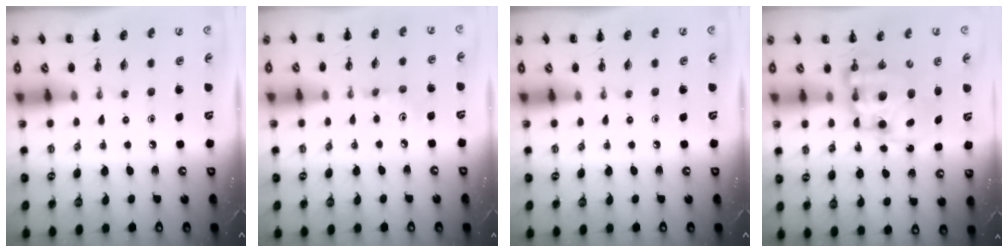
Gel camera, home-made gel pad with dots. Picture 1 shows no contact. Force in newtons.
{"total": 3.7, "press": 3.6, "slide": 1.1}
{"total": 0.0}
{"total": 12.0, "press": 11.7, "slide": 2.9}